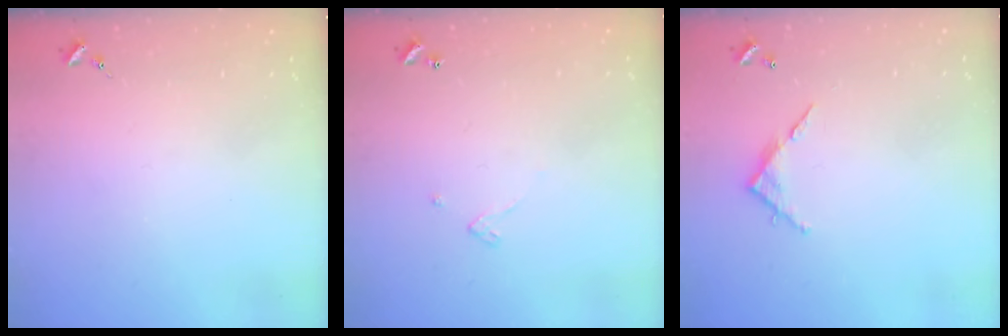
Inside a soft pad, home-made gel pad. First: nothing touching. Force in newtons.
{"total": 3.4, "press": 3.4, "slide": 0.1}
{"total": 5.7, "press": 5.7, "slide": 0.4}